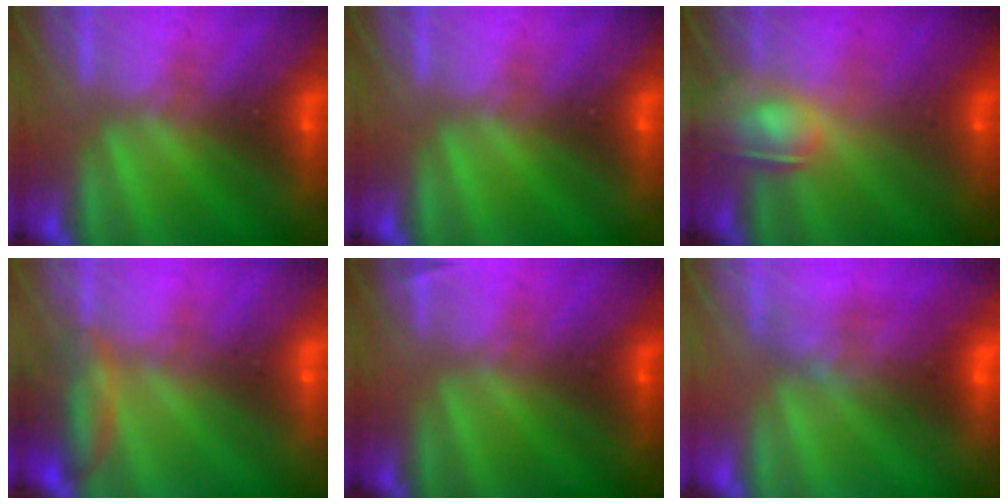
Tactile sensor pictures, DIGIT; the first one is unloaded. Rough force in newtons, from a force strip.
{"total": 0.0}
{"total": 7.4}
{"total": 2.5}
{"total": 2.3}
{"total": 9.8}